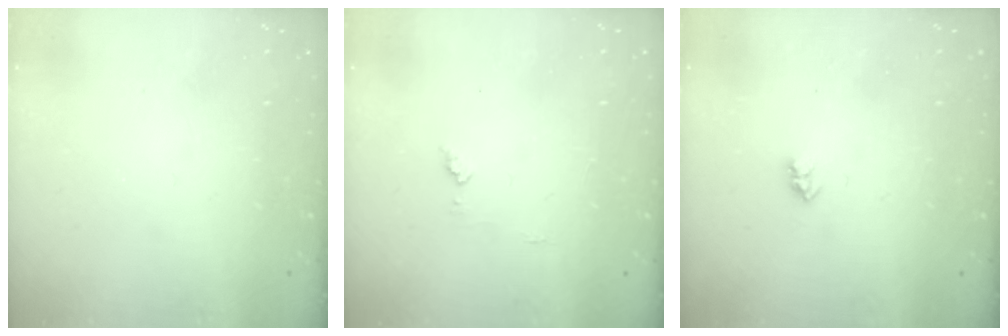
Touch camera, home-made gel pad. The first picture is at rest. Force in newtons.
{"total": 4.1, "press": 4.0, "slide": 0.8}
{"total": 2.3, "press": 2.2, "slide": 0.4}